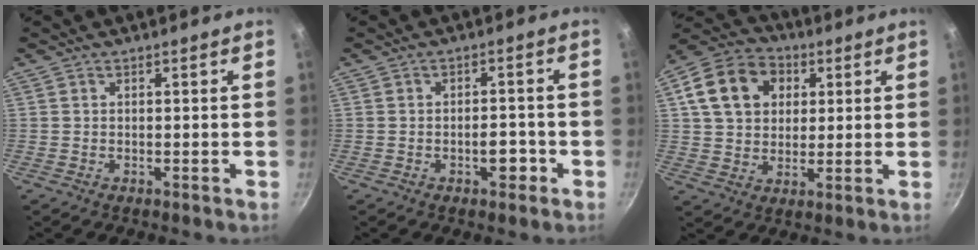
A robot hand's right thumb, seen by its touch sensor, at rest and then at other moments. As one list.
[{"total": 3.8, "force": [-1.6, 2.1, 2.7], "torque": [-0.021, 0.014, -0.023]}, {"total": 15.1, "force": [4.4, 11.7, 8.5], "torque": [-0.131, 0.015, 0.064]}]